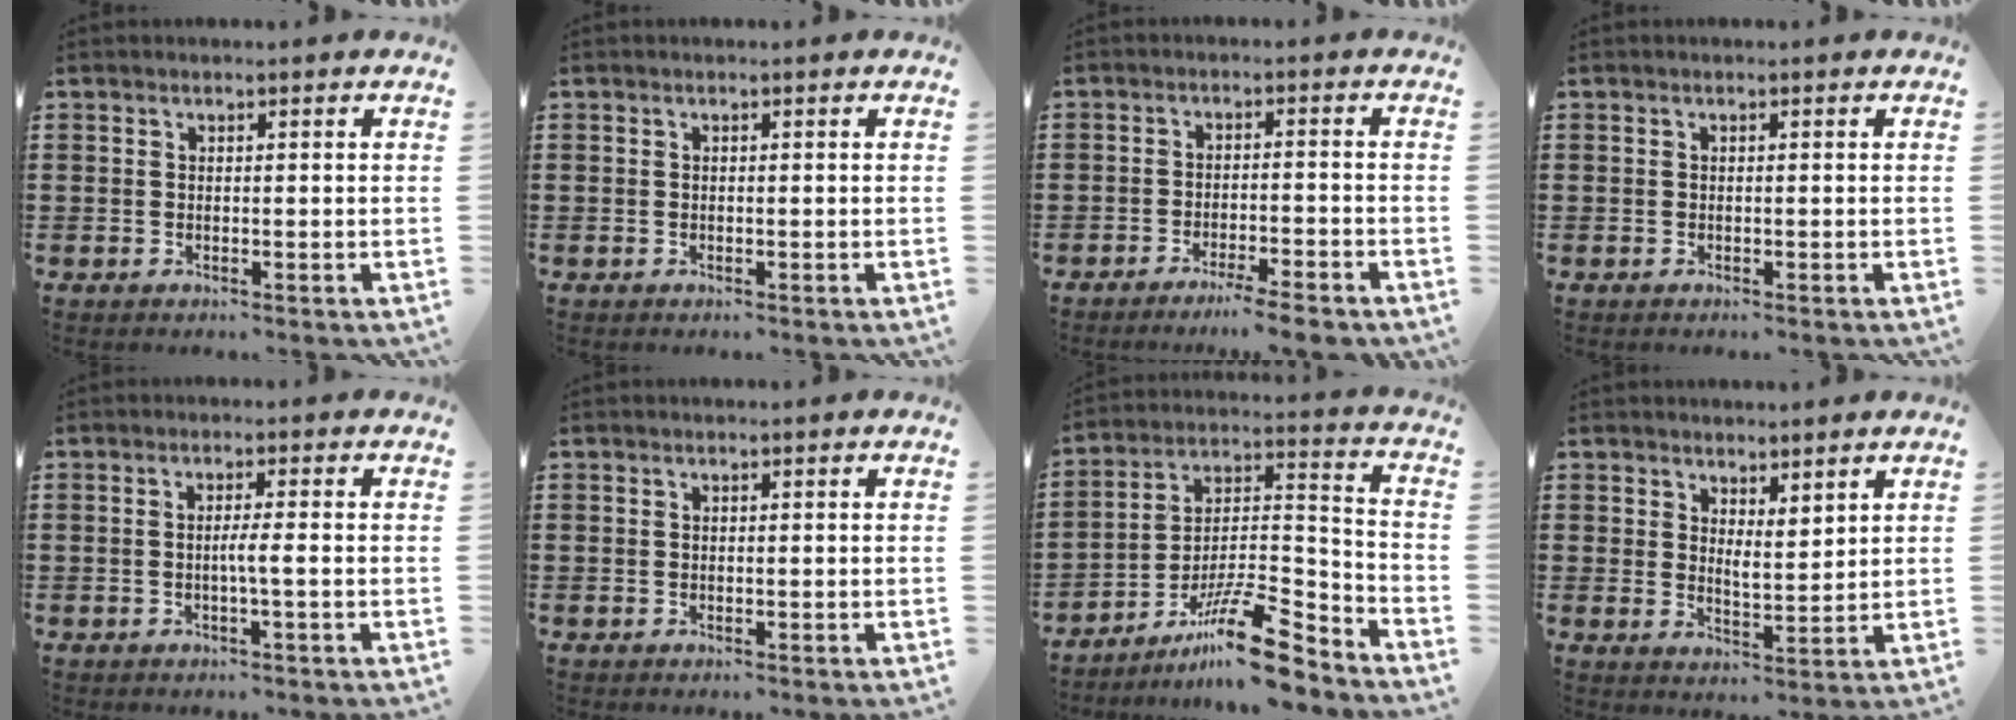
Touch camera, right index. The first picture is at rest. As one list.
[{"total": 0.0}, {"total": 4.3, "force": [-3.8, -0.2, 2.1], "torque": [-0.034, -0.006, -0.070]}, {"total": 0.0}, {"total": 2.4, "force": [-0.5, -0.3, 2.4], "torque": [-0.043, -0.007, -0.012]}, {"total": 0.0}, {"total": 13.9, "force": [-10.5, 2.4, 8.8], "torque": [-0.140, 0.036, -0.188]}, {"total": 3.0, "force": [2.8, 0.8, 0.5], "torque": [-0.018, -0.006, 0.054]}]